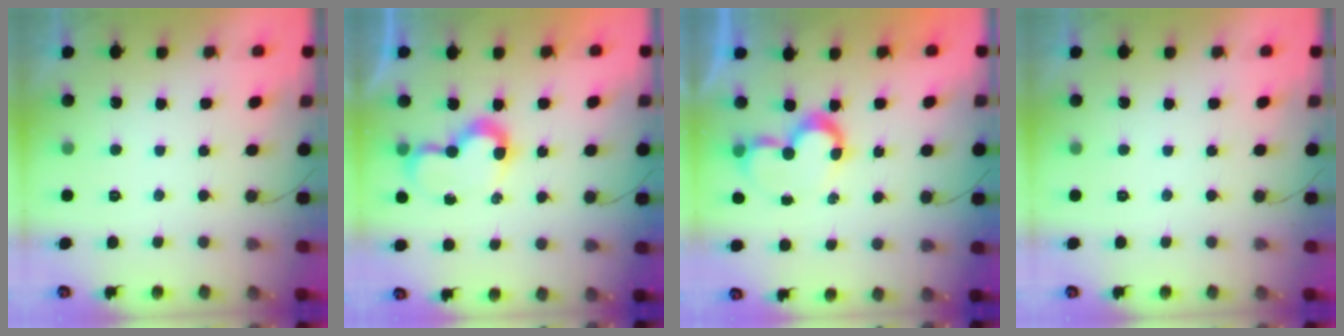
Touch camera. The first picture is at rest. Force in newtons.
{"total": 7.6, "press": 7.6, "slide": 0.5}
{"total": 7.7, "press": 7.7, "slide": 0.2}
{"total": 0.0}